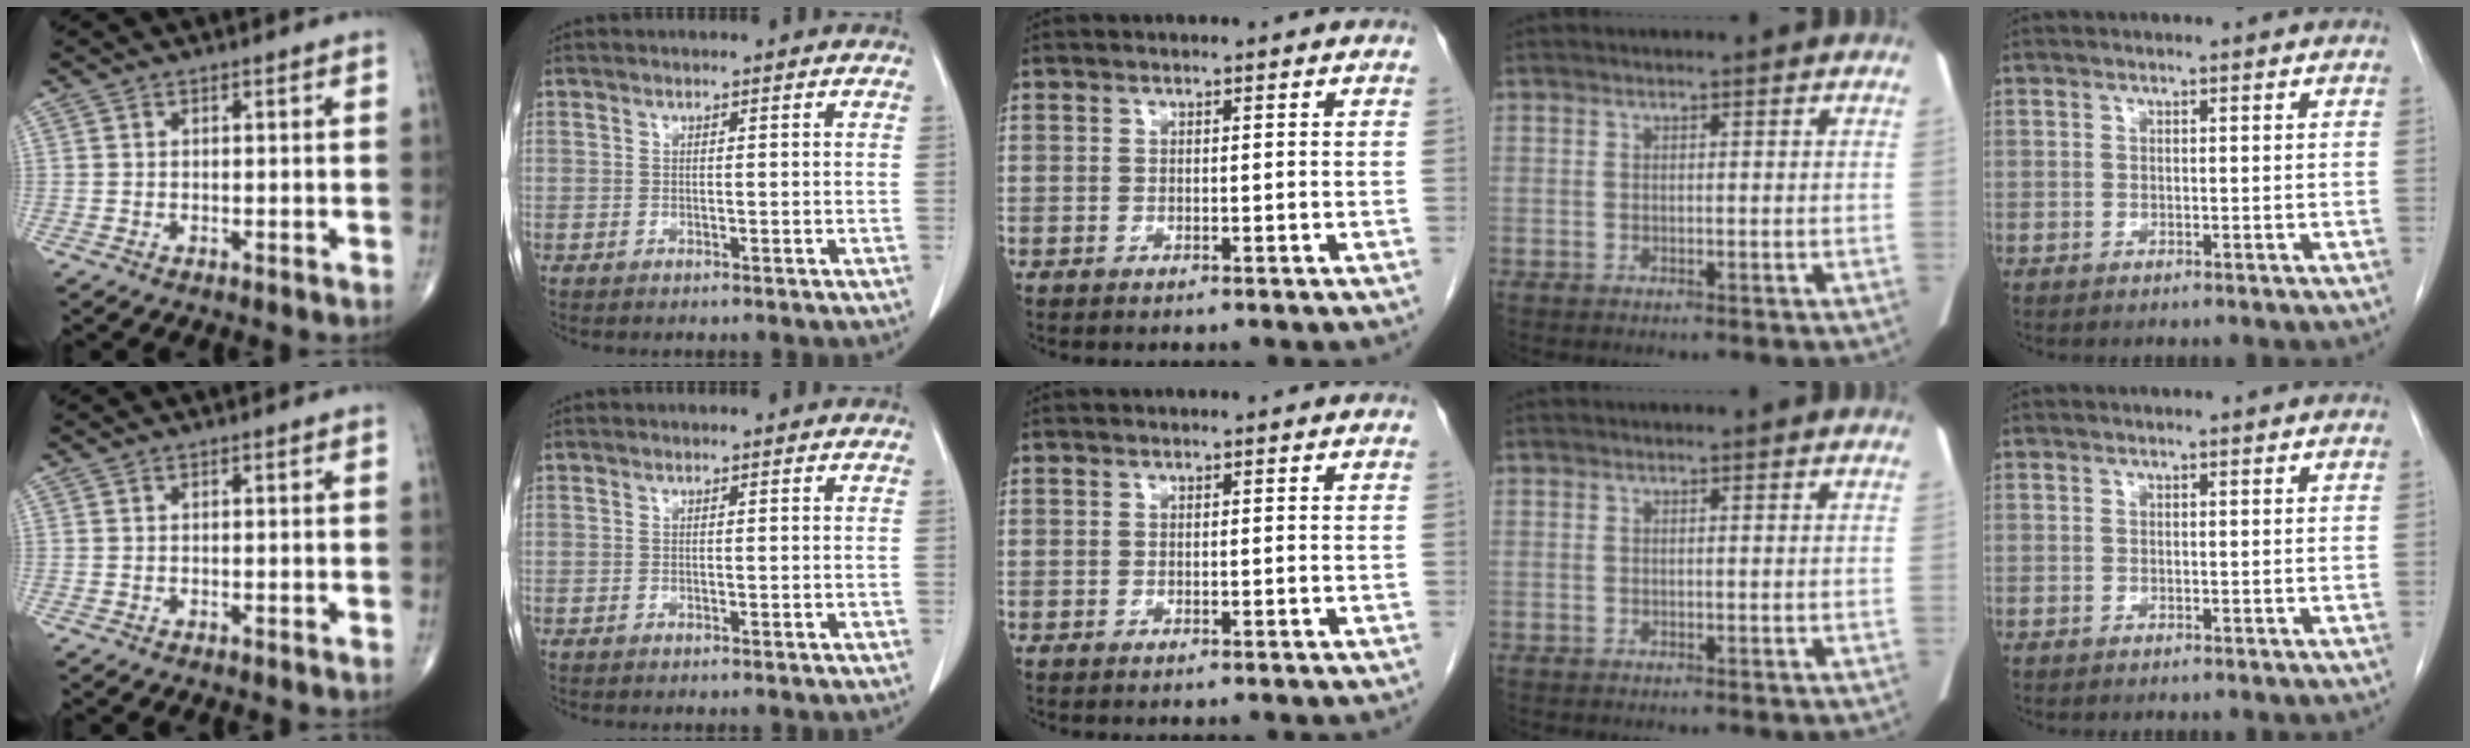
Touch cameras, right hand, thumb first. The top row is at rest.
{}